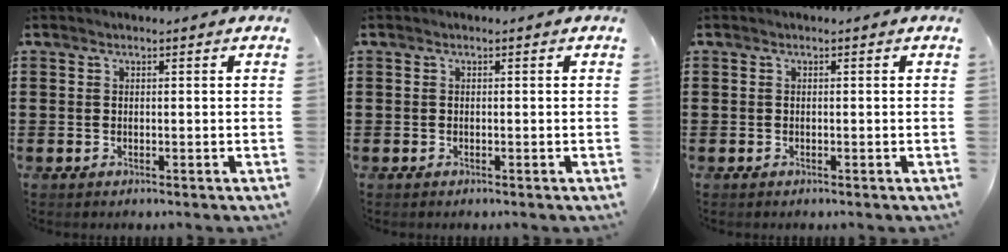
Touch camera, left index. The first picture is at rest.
{"total": 0.0}
{"total": 0.0}